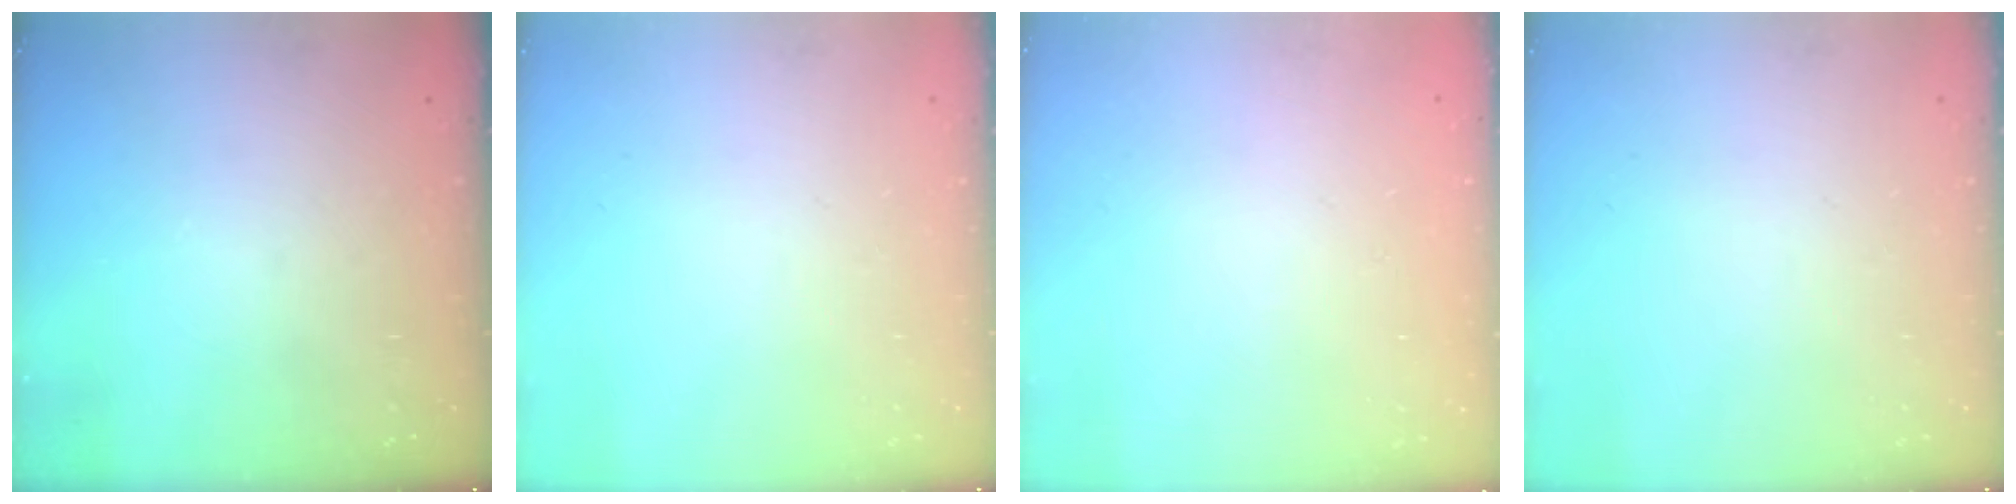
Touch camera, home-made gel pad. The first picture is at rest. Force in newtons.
{"total": 0.0}
{"total": 1.8, "press": 1.8, "slide": 0.2}
{"total": 0.0}